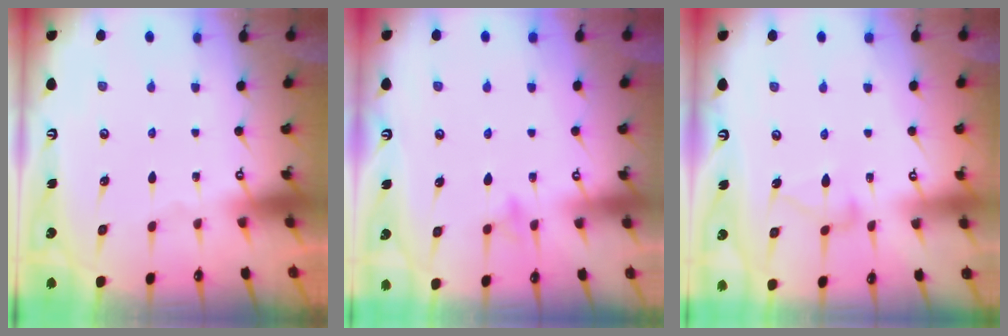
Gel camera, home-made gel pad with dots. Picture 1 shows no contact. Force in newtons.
{"total": 8.3, "press": 8.2, "slide": 0.9}
{"total": 7.9, "press": 7.9, "slide": 0.2}